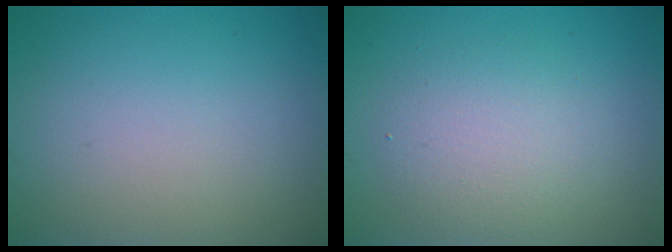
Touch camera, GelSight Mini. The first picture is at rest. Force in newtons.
{"total": 3.5, "press": 3.5, "slide": 0.2}